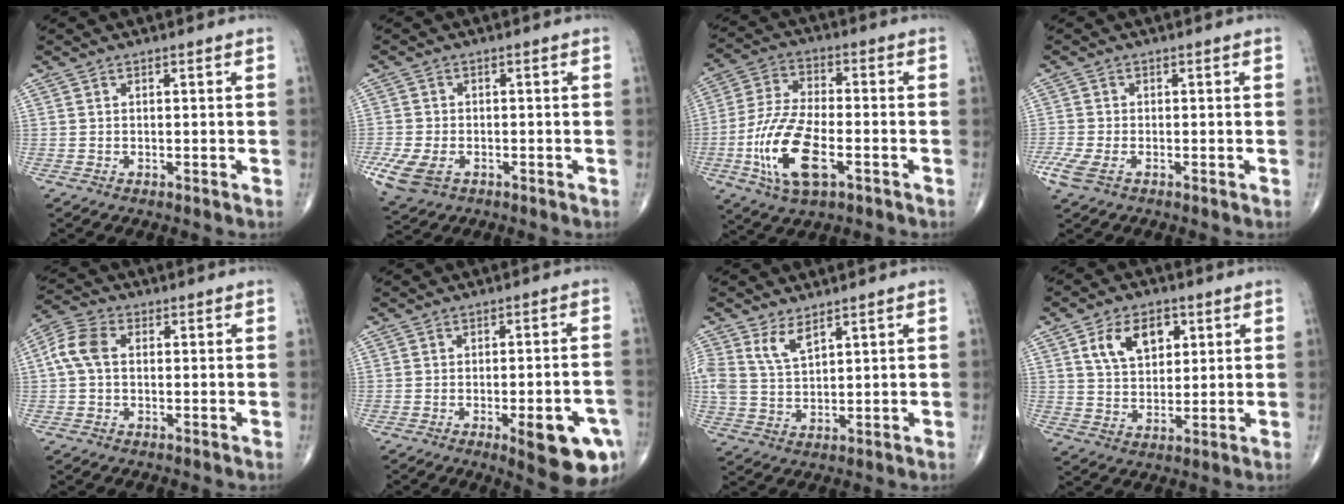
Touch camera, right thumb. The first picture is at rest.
{"total": 7.3, "force": [-3.1, 4.6, 4.7], "torque": [-0.109, -0.002, -0.053]}
{"total": 14.8, "force": [-5.0, 6.4, 12.4], "torque": [-0.258, 0.014, -0.091]}
{"total": 4.1, "force": [-2.0, 1.9, 3.0], "torque": [-0.087, -0.005, -0.043]}
{"total": 6.3, "force": [0.5, 4.3, 4.6], "torque": [-0.101, 0.021, 0.002]}
{"total": 12.5, "force": [-5.1, 3.6, 10.8], "torque": [-0.116, 0.013, -0.055]}
{"total": 5.1, "force": [3.2, 2.2, 3.3], "torque": [-0.064, -0.019, 0.069]}
{"total": 9.7, "force": [3.8, 6.2, 6.4], "torque": [-0.082, -0.011, 0.070]}